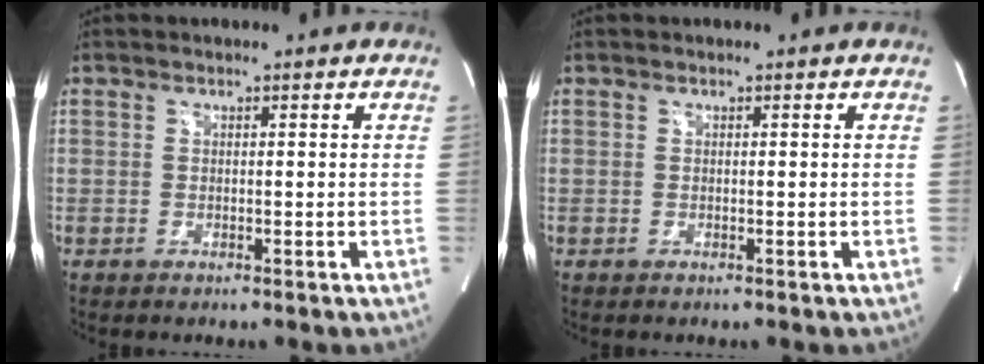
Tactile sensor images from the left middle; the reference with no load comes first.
{"total": 0.0}